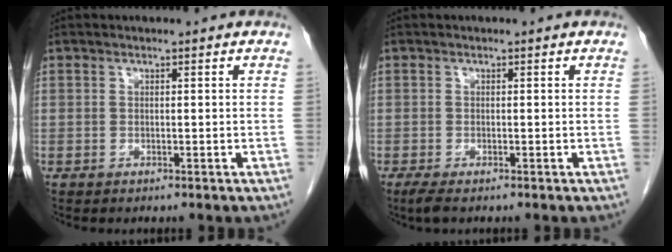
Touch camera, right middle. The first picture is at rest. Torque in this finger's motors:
{"motor_torque": [0.32, -0.12, 0.06, 0.03]}